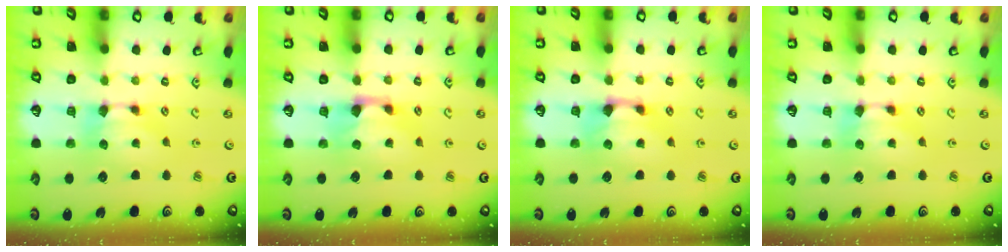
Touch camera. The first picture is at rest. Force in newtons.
{"total": 1.6, "press": 0.9, "slide": 1.3}
{"total": 1.1, "press": 0.5, "slide": 1.0}
{"total": 0.0}